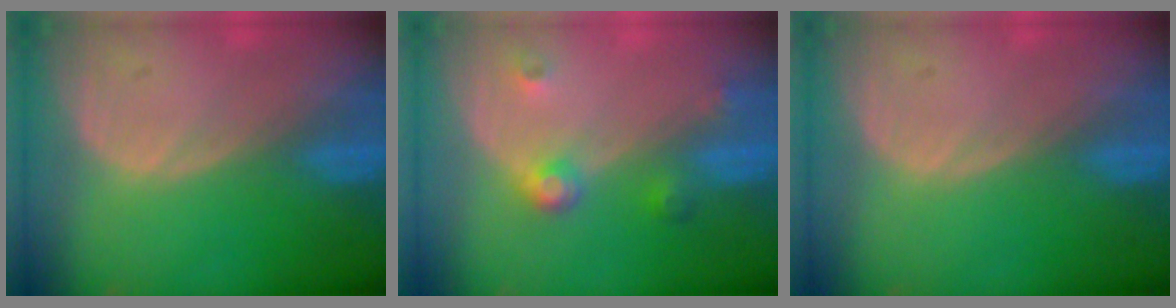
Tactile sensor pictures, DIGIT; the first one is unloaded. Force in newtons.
{"total": 3.8, "press": 3.5, "slide": 1.5}
{"total": 0.0}